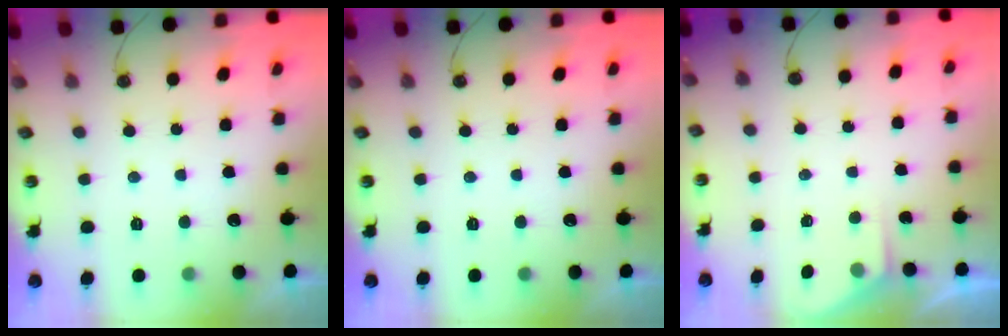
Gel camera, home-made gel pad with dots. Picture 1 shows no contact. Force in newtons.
{"total": 0.0}
{"total": 1.8, "press": 1.7, "slide": 0.3}